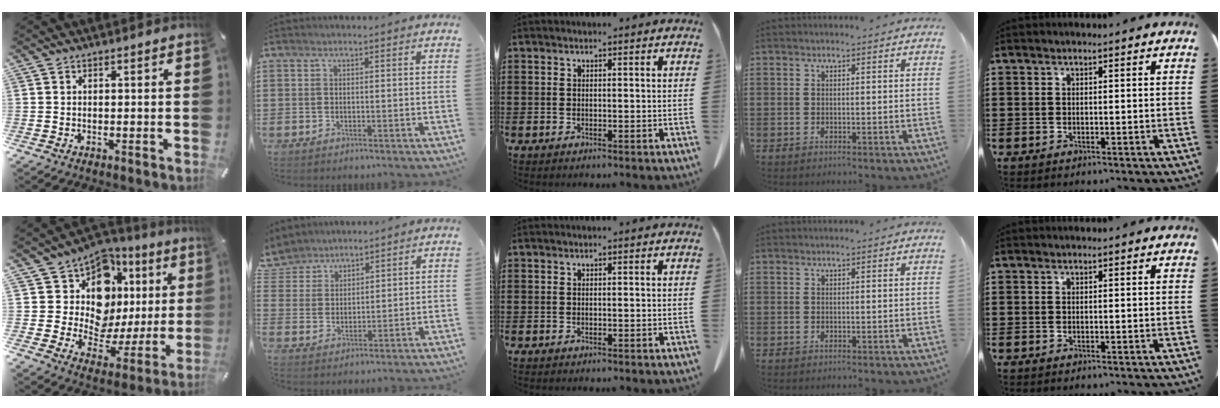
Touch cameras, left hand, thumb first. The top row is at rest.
{"thumb": {"total": 14.1, "force": [6.5, 11.0, 6.0], "torque": [-0.098, -0.064, 0.127]}, "index": {"total": 4.2, "force": [3.8, 1.9, -0.6], "torque": [-0.011, -0.016, 0.070]}}